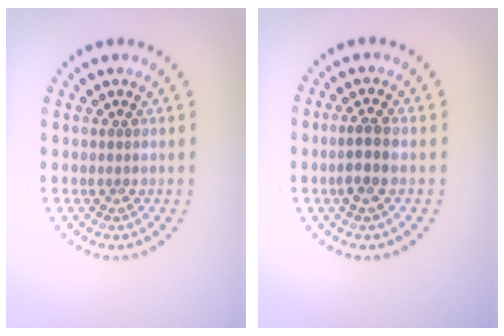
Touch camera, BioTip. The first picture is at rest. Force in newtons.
{"total": 2.2, "press": 2.0, "slide": 0.9}